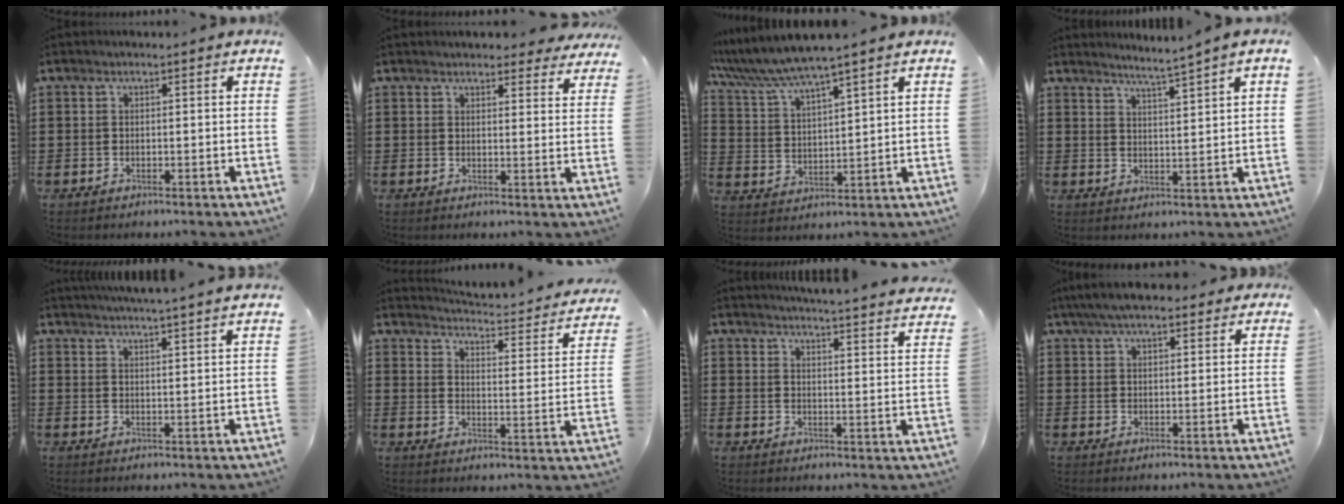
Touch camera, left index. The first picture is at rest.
{"total": 3.6, "force": [3.4, 0.7, 0.7], "torque": [-0.009, -0.015, 0.061]}
{"total": 6.2, "force": [5.4, -0.1, 3.1], "torque": [-0.081, -0.024, 0.093]}
{"total": 3.0, "force": [2.7, -1.2, 0.7], "torque": [-0.021, -0.018, 0.045]}
{"total": 3.8, "force": [3.7, -0.7, 0.6], "torque": [-0.025, -0.018, 0.065]}
{"total": 2.2, "force": [2.0, -0.3, 0.7], "torque": [-0.027, -0.031, 0.021]}
{"total": 4.1, "force": [4.0, -0.6, 0.5], "torque": [-0.023, -0.035, 0.065]}
{"total": 5.8, "force": [4.9, 1.5, 2.9], "torque": [-0.069, -0.001, 0.091]}